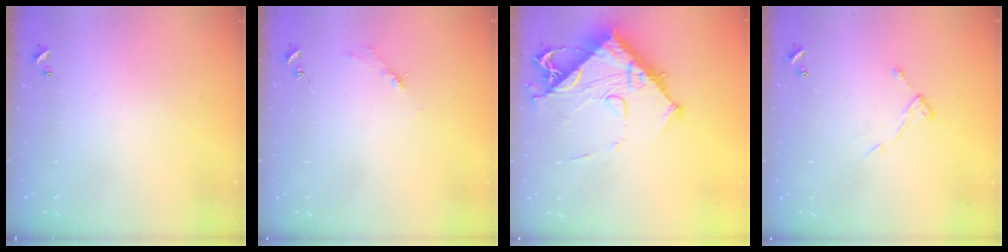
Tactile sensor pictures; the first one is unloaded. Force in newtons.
{"total": 2.7, "press": 2.7, "slide": 0.4}
{"total": 14.7, "press": 14.6, "slide": 1.5}
{"total": 7.0, "press": 7.0, "slide": 0.4}